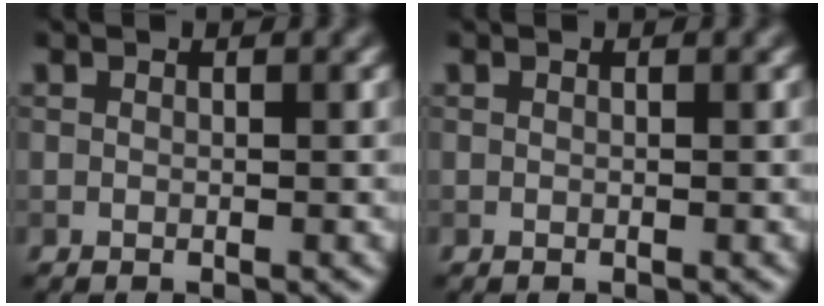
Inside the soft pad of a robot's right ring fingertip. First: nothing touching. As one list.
[{"total": 0.0}]